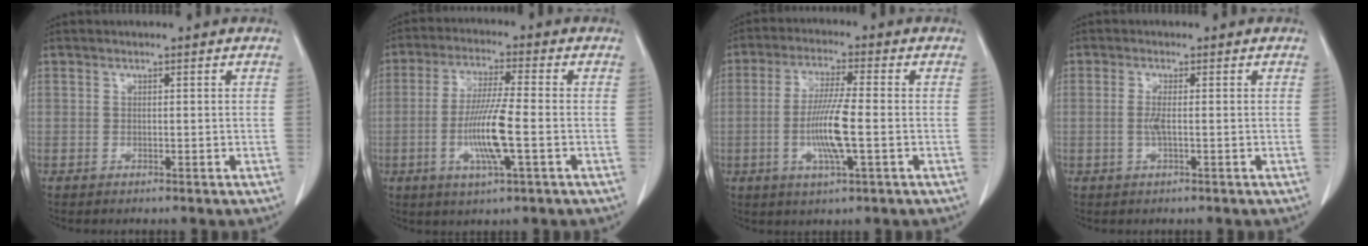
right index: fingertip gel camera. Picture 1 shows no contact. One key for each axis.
{"total": 9.6, "fx": -2.3, "fy": 0.3, "fz": 9.3, "tx": -0.184, "ty": -0.011, "tz": -0.046}
{"total": 8.7, "fx": -1.7, "fy": 0.4, "fz": 8.5, "tx": -0.168, "ty": -0.008, "tz": -0.035}
{"total": 3.0, "fx": -0.3, "fy": 0.2, "fz": 3.0, "tx": -0.069, "ty": -0.002, "tz": -0.007}